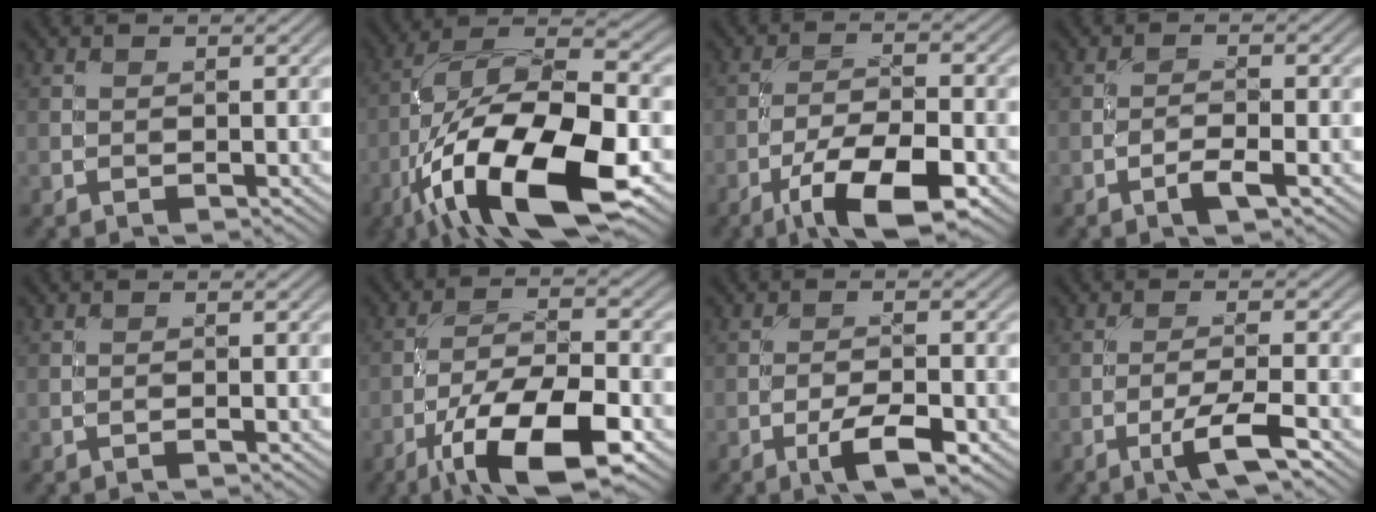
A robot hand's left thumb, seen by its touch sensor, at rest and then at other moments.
{"total": 18.5, "force": [-7.7, 7.3, 15.2], "torque": [-0.294, -0.010, -0.139]}
{"total": 10.2, "force": [-5.9, 3.1, 7.7], "torque": [-0.135, -0.001, -0.107]}
{"total": 2.1, "force": [-1.3, 0.3, 1.7], "torque": [-0.038, 0.004, -0.029]}
{"total": 0.0}
{"total": 12.9, "force": [-7.1, 4.2, 9.8], "torque": [-0.179, -0.004, -0.134]}
{"total": 4.7, "force": [-2.6, 1.3, 3.8], "torque": [-0.069, 0.003, -0.044]}
{"total": 4.8, "force": [-2.8, 0.6, 3.9], "torque": [-0.068, 0.008, -0.053]}